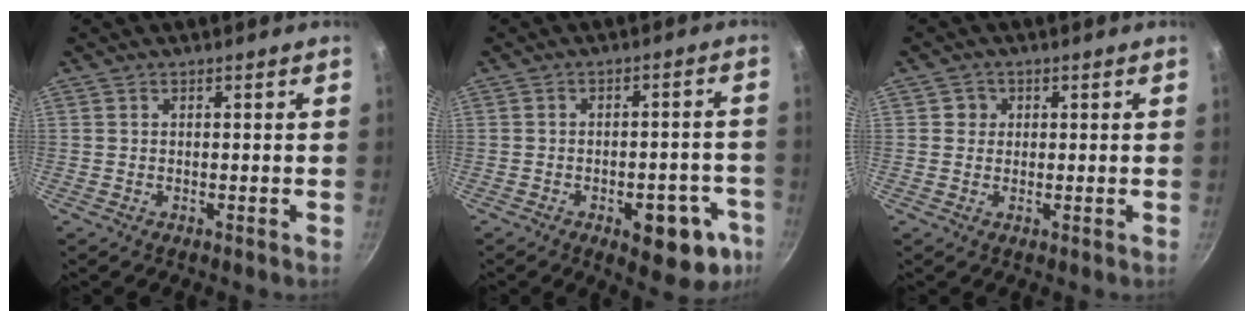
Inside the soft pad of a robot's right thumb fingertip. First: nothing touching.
{"total": 11.0, "force": [-5.3, 4.9, 8.4], "torque": [-0.081, 0.034, -0.061]}
{"total": 2.1, "force": [0.5, 2.0, 0.5], "torque": [0.005, 0.002, 0.003]}